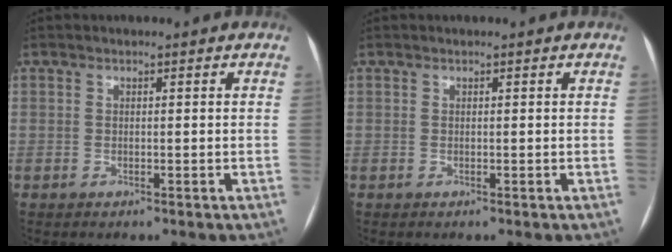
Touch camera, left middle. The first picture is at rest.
{"total": 0.0}